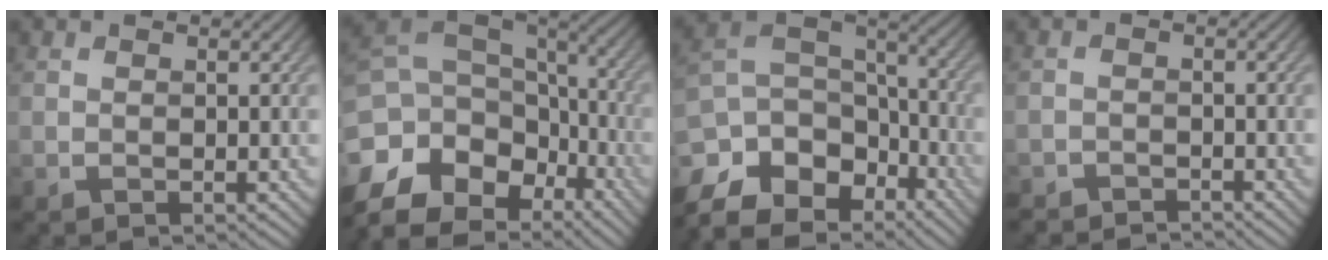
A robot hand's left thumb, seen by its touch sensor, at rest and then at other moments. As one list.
[{"total": 16.9, "force": [-7.9, 11.7, 9.3], "torque": [-0.252, -0.029, -0.092]}, {"total": 14.4, "force": [-8.7, 8.6, 7.5], "torque": [-0.213, -0.028, -0.124]}, {"total": 2.5, "force": [-2.4, 0.5, 0.1], "torque": [0.001, -0.003, -0.048]}]